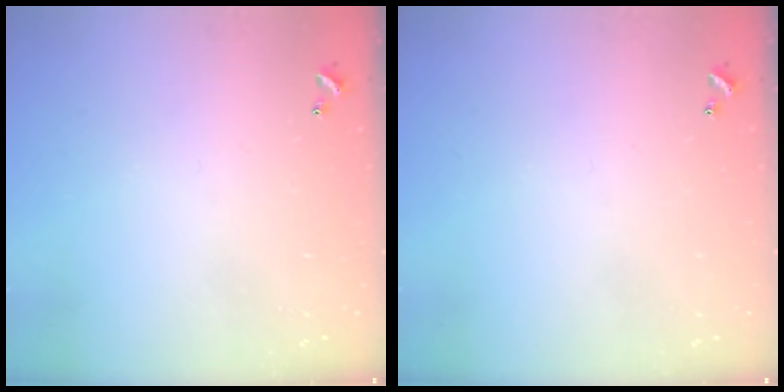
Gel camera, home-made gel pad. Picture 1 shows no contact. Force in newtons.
{"total": 0.0}